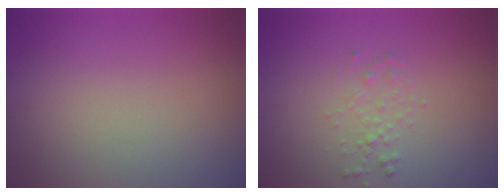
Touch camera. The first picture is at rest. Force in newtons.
{"total": 1.2, "press": 1.2, "slide": 0.0}